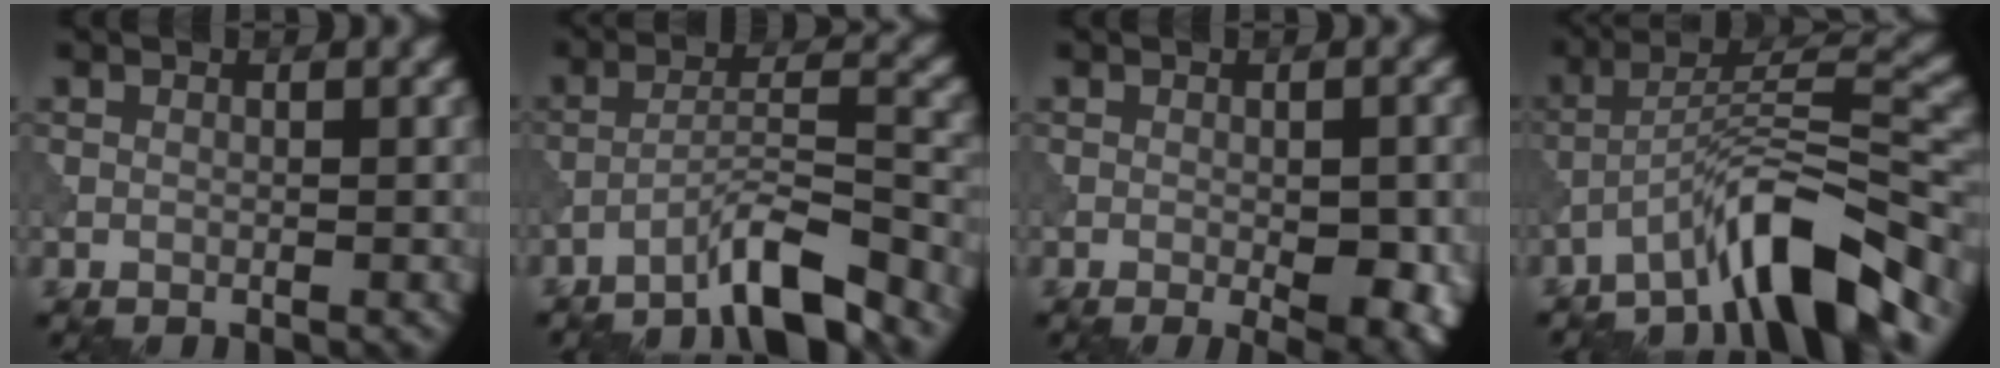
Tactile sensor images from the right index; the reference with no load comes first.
{"total": 6.1, "force": [-4.8, 0.5, 3.8], "torque": [-0.061, 0.014, -0.090]}
{"total": 5.5, "force": [-1.5, 2.1, 4.9], "torque": [-0.061, -0.013, -0.014]}
{"total": 8.9, "force": [-6.3, 1.6, 6.1], "torque": [-0.095, 0.020, -0.113]}